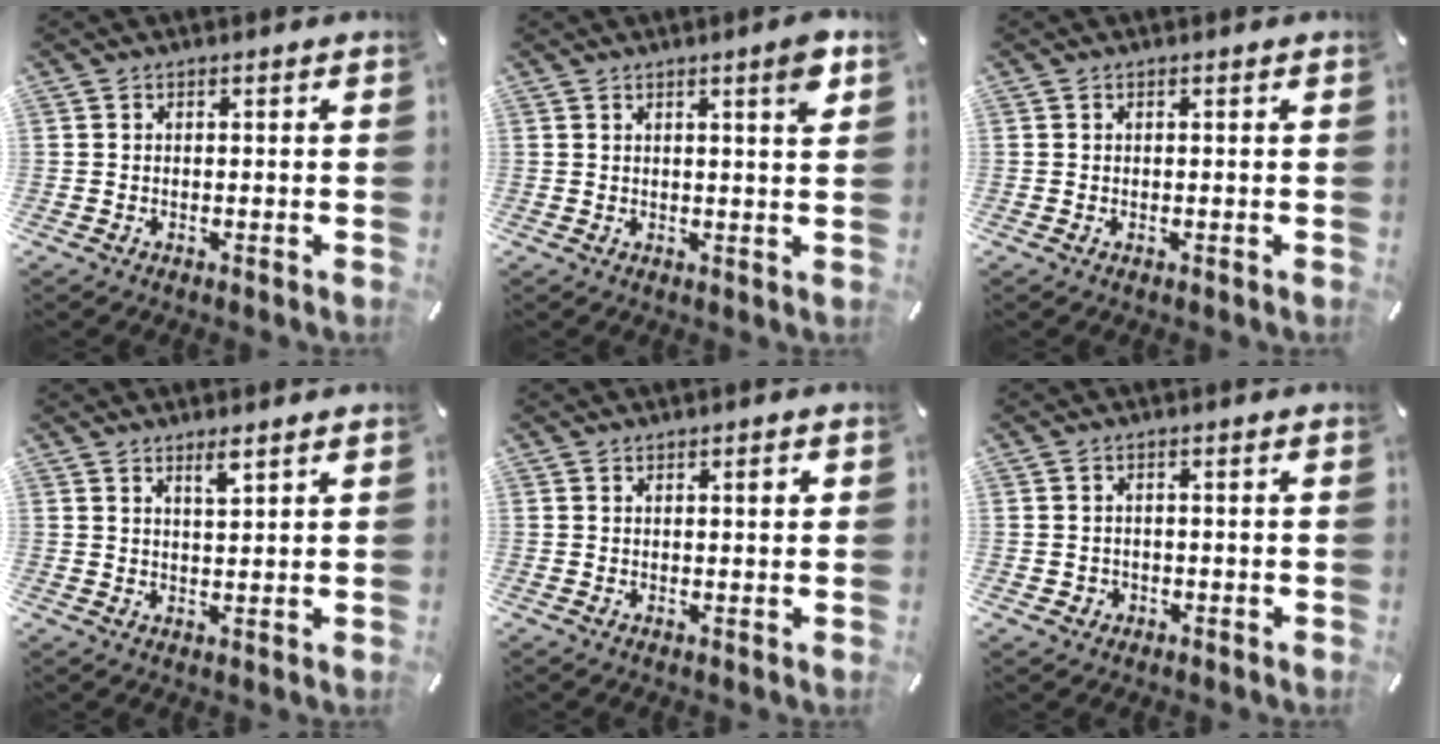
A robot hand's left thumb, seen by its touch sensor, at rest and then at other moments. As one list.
[{"total": 4.8, "force": [2.5, 0.4, 4.1], "torque": [-0.059, -0.010, 0.035]}, {"total": 0.0}, {"total": 3.3, "force": [2.5, 0.4, 2.1], "torque": [-0.037, -0.008, 0.043]}, {"total": 1.6, "force": [0.8, 0.4, 1.3], "torque": [-0.018, 0.000, 0.011]}, {"total": 1.8, "force": [-0.4, 1.7, 0.4], "torque": [-0.008, 0.006, -0.010]}]